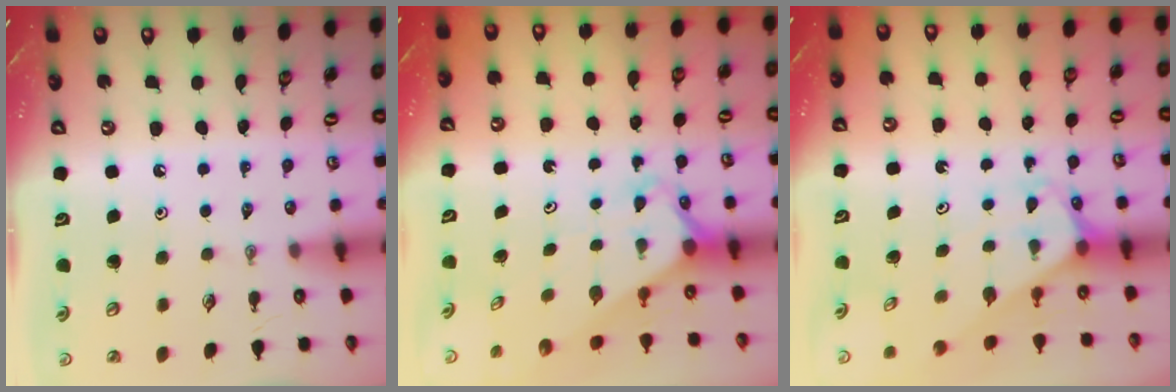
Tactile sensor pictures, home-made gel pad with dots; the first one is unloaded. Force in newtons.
{"total": 2.3, "press": 2.3, "slide": 0.2}
{"total": 2.5, "press": 2.5, "slide": 0.1}